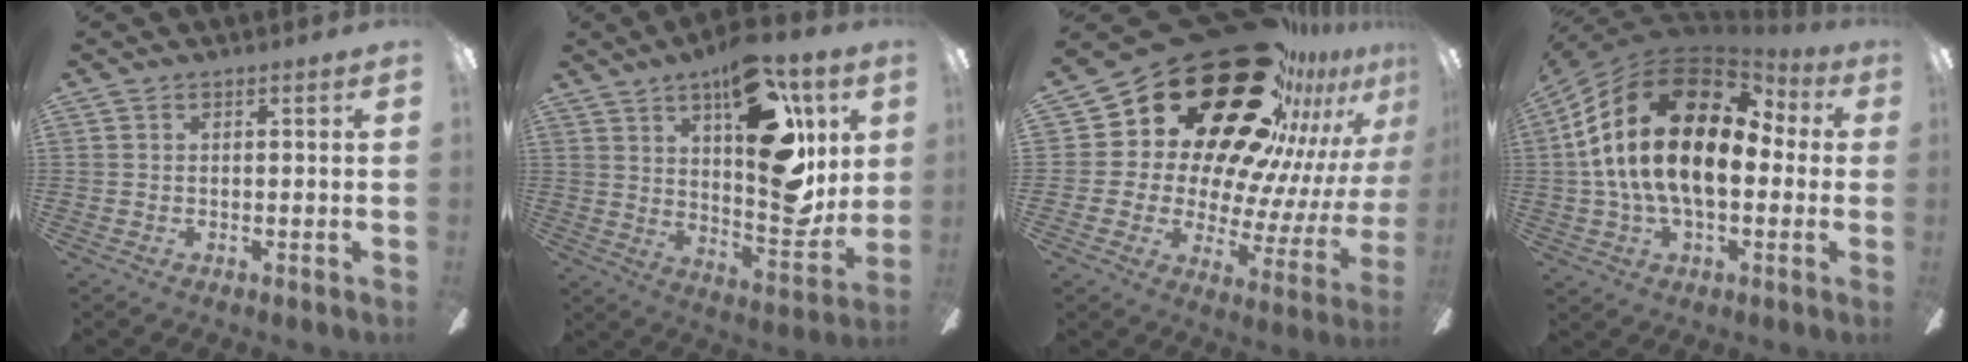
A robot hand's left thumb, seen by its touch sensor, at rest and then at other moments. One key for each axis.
{"total": 23.2, "fx": 11.2, "fy": 9.9, "fz": 17.8, "tx": -0.237, "ty": -0.074, "tz": 0.188}
{"total": 31.8, "fx": 21.8, "fy": 14.6, "fz": 18.0, "tx": -0.256, "ty": -0.176, "tz": 0.409}
{"total": 22.3, "fx": 2.8, "fy": 12.6, "fz": 18.1, "tx": -0.391, "ty": 0.004, "tz": 0.041}